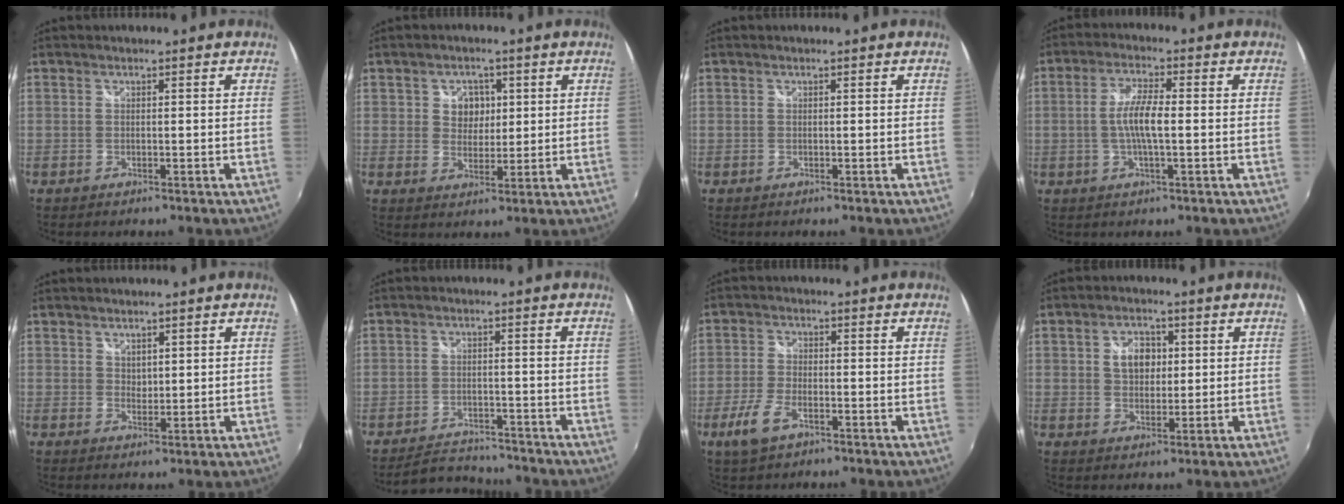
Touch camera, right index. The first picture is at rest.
{"total": 5.0, "force": [1.4, 4.3, 2.1], "torque": [-0.029, 0.009, 0.025]}
{"total": 0.0}
{"total": 6.2, "force": [-0.5, 1.3, 6.0], "torque": [-0.116, 0.003, -0.011]}
{"total": 2.0, "force": [1.5, 1.2, 0.5], "torque": [-0.003, 0.001, 0.026]}
{"total": 7.1, "force": [-6.6, 2.4, 0.8], "torque": [-0.040, 0.010, -0.101]}
{"total": 6.4, "force": [-3.4, 2.9, 4.5], "torque": [-0.111, -0.008, -0.065]}
{"total": 6.1, "force": [1.5, 4.5, 3.8], "torque": [-0.059, 0.011, 0.027]}